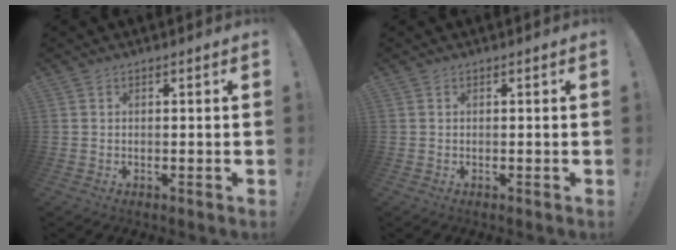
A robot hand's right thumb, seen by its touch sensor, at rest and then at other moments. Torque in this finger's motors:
{"motor_torque": [-0.03, 0.03, -0.05, 0.06, 0.00]}